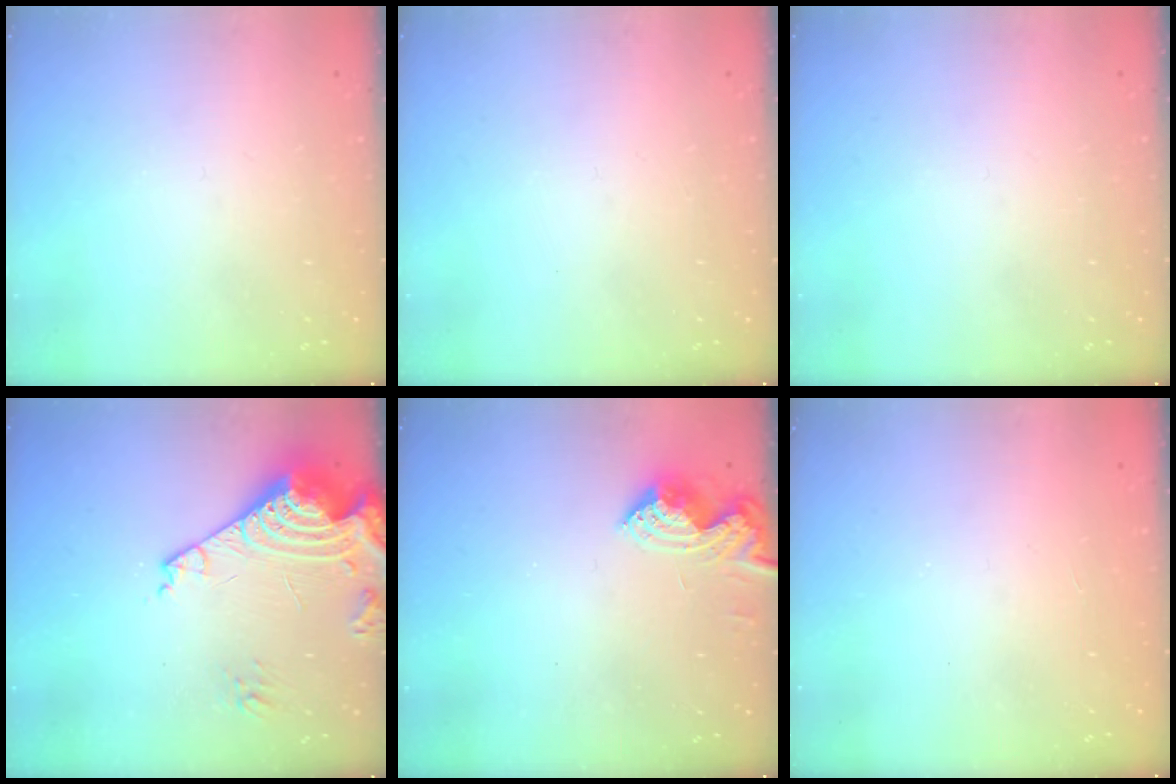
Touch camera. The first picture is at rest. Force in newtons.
{"total": 0.0}
{"total": 0.0}
{"total": 17.4, "press": 17.3, "slide": 2.0}
{"total": 8.6, "press": 8.6, "slide": 0.4}
{"total": 1.0, "press": 1.0, "slide": 0.1}